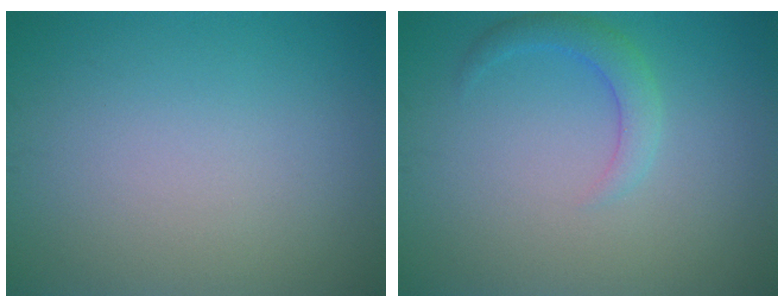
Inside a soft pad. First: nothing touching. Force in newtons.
{"total": 2.2, "press": 2.1, "slide": 0.2}